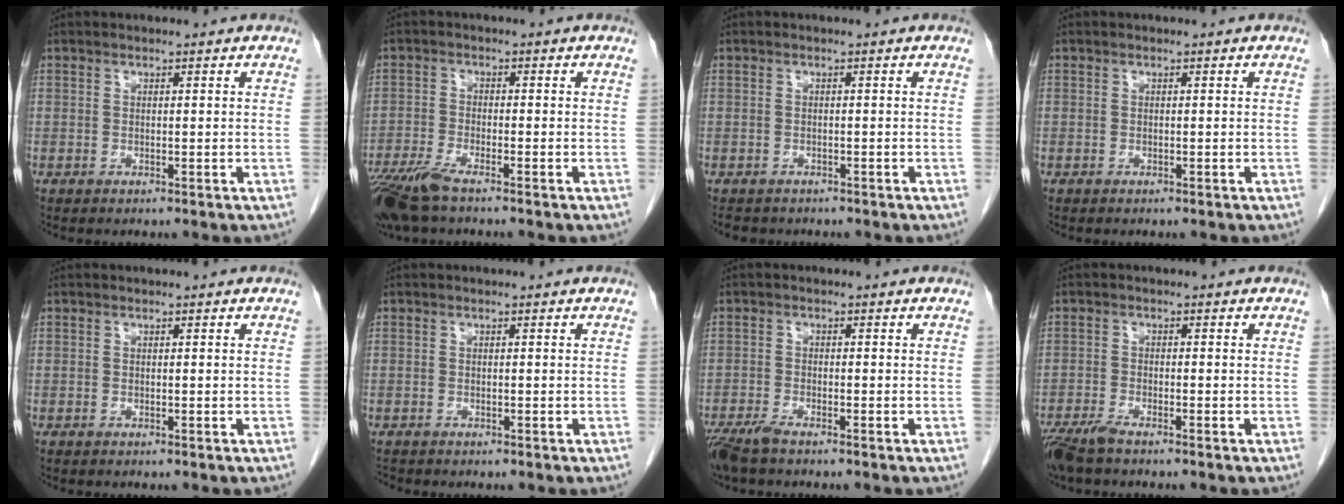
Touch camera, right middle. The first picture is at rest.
{"total": 7.2, "force": [-5.4, 1.2, 4.7], "torque": [-0.094, -0.017, -0.103]}
{"total": 3.5, "force": [-2.9, 1.7, 0.8], "torque": [-0.015, -0.003, -0.036]}
{"total": 0.0}
{"total": 0.0}
{"total": 0.5, "force": [-0.5, 0.2, 0.0], "torque": [-0.007, -0.003, -0.011]}
{"total": 3.8, "force": [-3.0, 0.6, 2.3], "torque": [-0.047, -0.009, -0.058]}
{"total": 4.2, "force": [-3.3, 0.6, 2.5], "torque": [-0.051, -0.010, -0.064]}